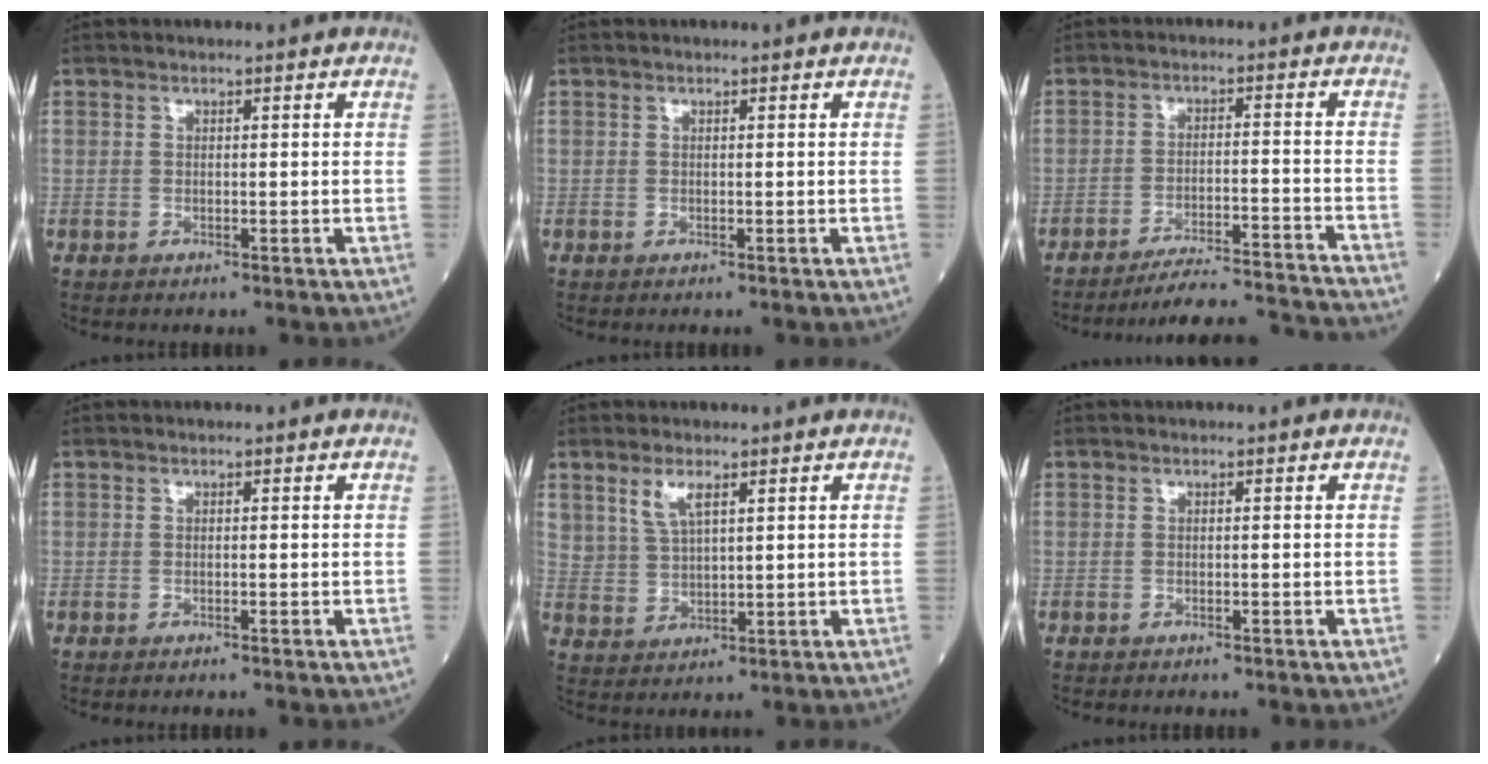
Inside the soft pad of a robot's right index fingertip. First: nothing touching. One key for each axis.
{"total": 0.0}
{"total": 15.2, "fx": -14.8, "fy": -0.9, "fz": 3.2, "tx": -0.035, "ty": -0.008, "tz": -0.201}
{"total": 0.5, "fx": -0.5, "fy": 0.0, "fz": 0.2, "tx": -0.004, "ty": -0.002, "tz": -0.008}
{"total": 4.3, "fx": 2.7, "fy": 1.5, "fz": 3.0, "tx": -0.066, "ty": 0.005, "tz": 0.059}
{"total": 0.6, "fx": -0.6, "fy": 0.2, "fz": 0.2, "tx": -0.011, "ty": -0.001, "tz": -0.008}